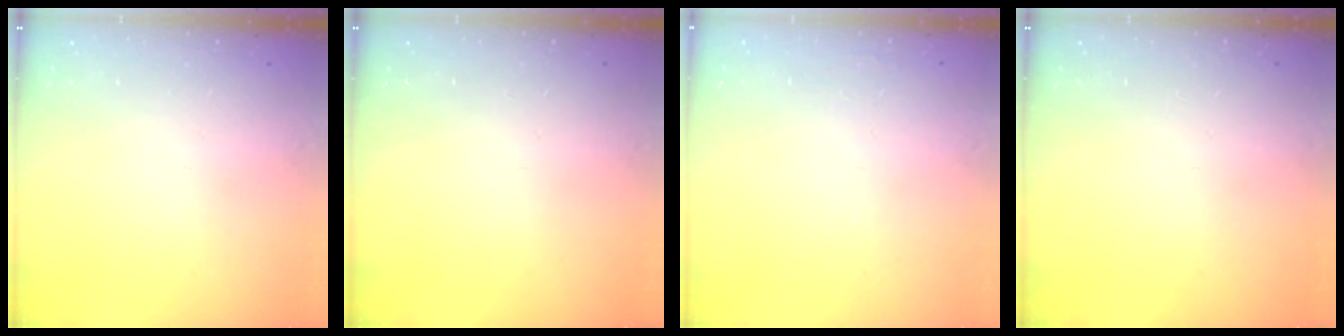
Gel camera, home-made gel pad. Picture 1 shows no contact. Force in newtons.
{"total": 0.0}
{"total": 1.8, "press": 1.7, "slide": 0.4}
{"total": 0.0}